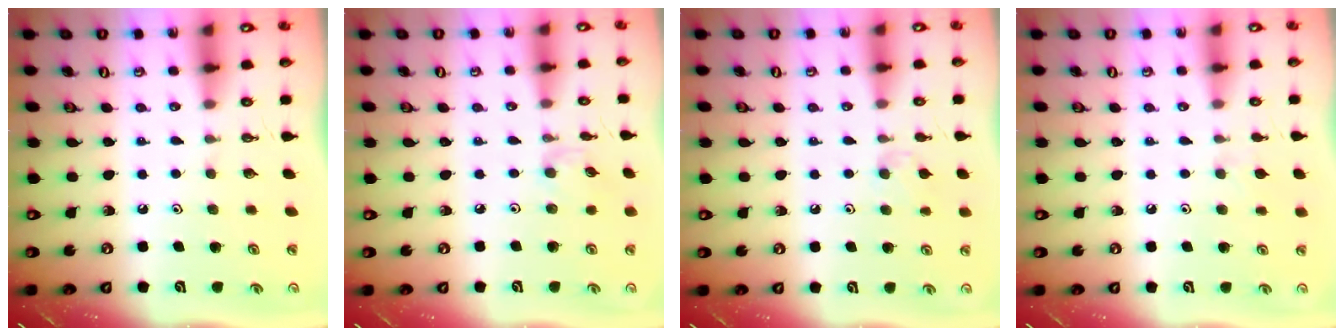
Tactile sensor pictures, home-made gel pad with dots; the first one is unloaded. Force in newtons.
{"total": 2.7, "press": 2.7, "slide": 0.4}
{"total": 5.1, "press": 5.0, "slide": 0.7}
{"total": 4.5, "press": 4.4, "slide": 0.7}